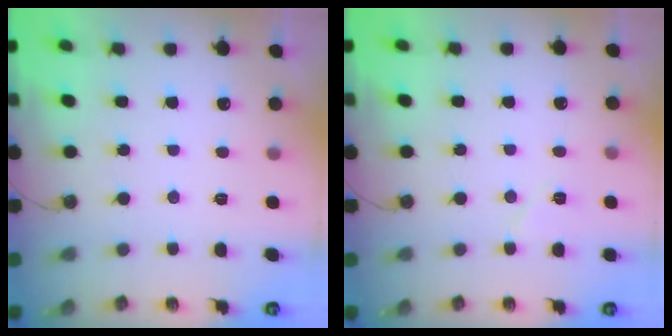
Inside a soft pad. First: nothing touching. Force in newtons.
{"total": 4.5, "press": 4.0, "slide": 2.0}